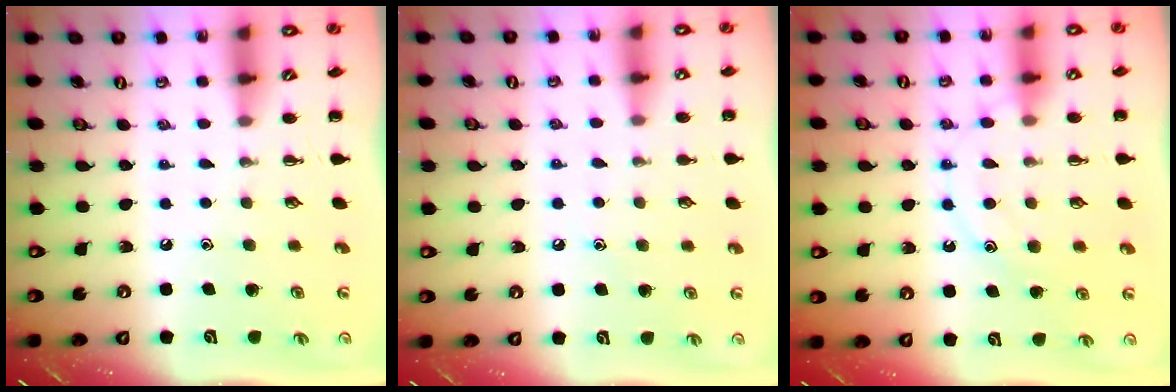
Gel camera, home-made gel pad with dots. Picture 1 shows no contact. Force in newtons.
{"total": 5.8, "press": 5.6, "slide": 1.6}
{"total": 11.6, "press": 11.6, "slide": 0.8}